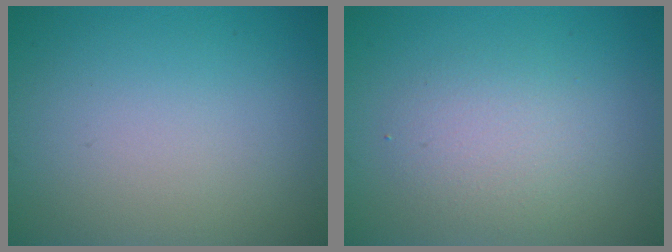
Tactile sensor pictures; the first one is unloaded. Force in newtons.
{"total": 2.6, "press": 2.6, "slide": 0.3}